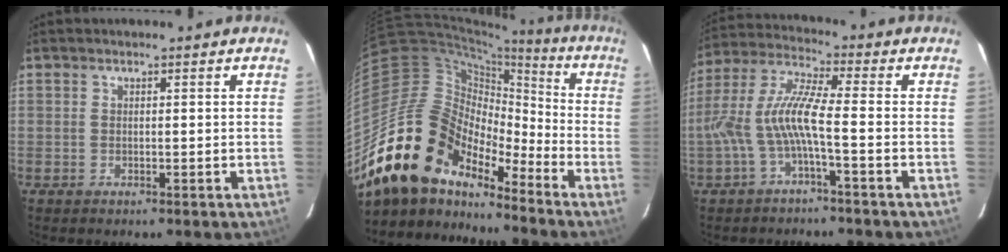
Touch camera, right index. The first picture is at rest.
{"total": 19.8, "force": [-15.0, 9.4, 8.8], "torque": [-0.167, 0.007, -0.286]}
{"total": 9.4, "force": [-3.0, 0.8, 8.9], "torque": [-0.198, 0.009, -0.055]}